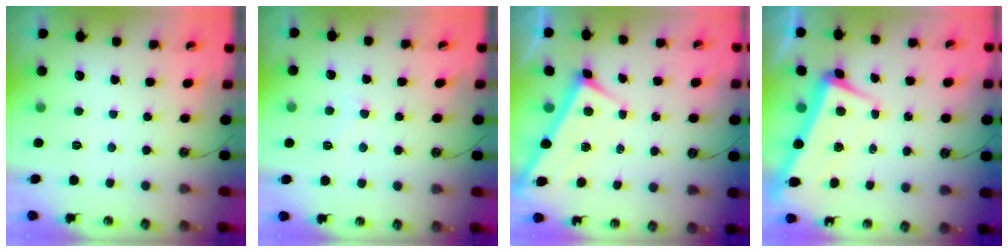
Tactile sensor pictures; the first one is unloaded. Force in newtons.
{"total": 1.1, "press": 1.0, "slide": 0.5}
{"total": 2.8, "press": 2.8, "slide": 0.3}
{"total": 2.1, "press": 0.4, "slide": 2.0}